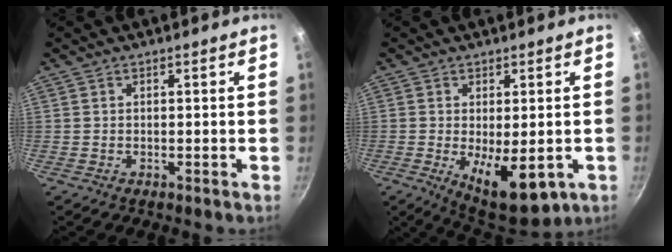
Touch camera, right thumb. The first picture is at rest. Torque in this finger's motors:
{"motor_torque": [-0.17, 0.70, 0.07, -0.02, 0.09]}